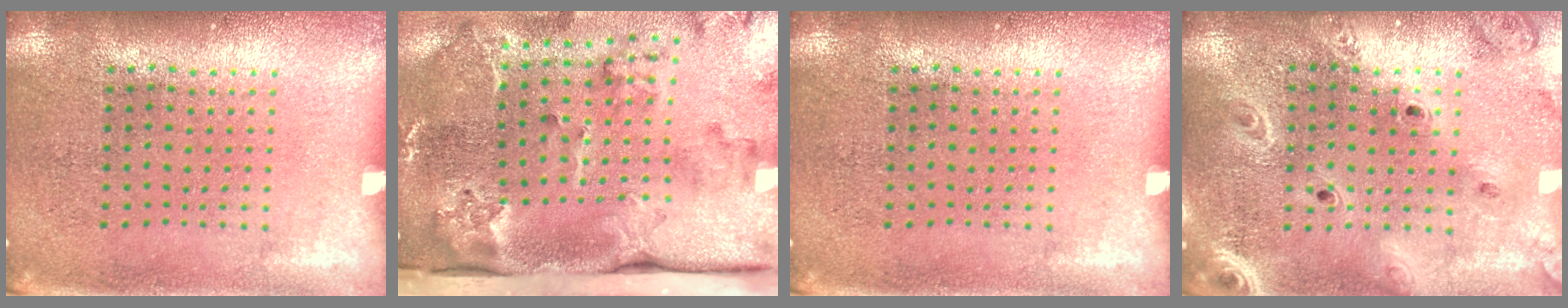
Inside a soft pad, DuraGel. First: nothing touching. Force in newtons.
{"total": 3.9, "press": 2.7, "slide": 2.7}
{"total": 0.0}
{"total": 2.6, "press": 2.3, "slide": 1.2}